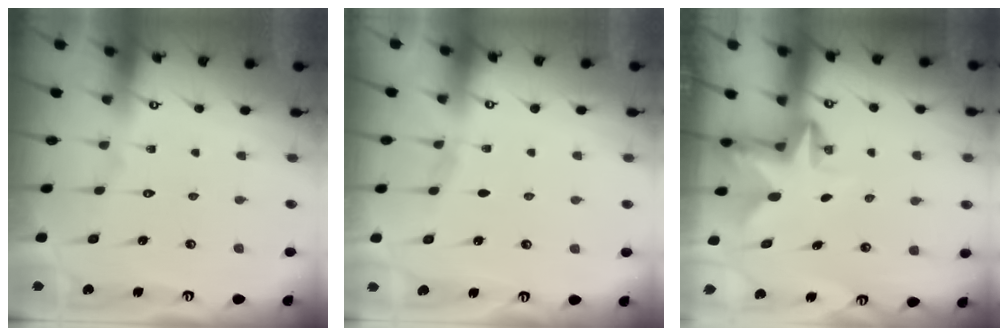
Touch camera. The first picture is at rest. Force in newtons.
{"total": 1.5, "press": 1.4, "slide": 0.3}
{"total": 2.7, "press": 2.7, "slide": 0.5}